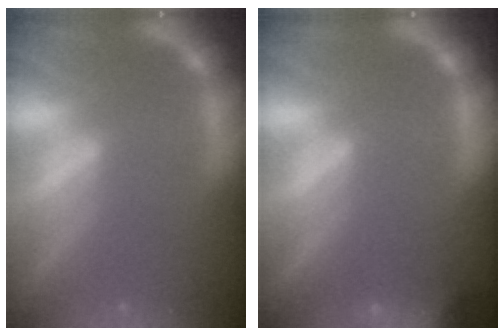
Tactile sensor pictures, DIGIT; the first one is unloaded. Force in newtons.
{"total": 6.9}